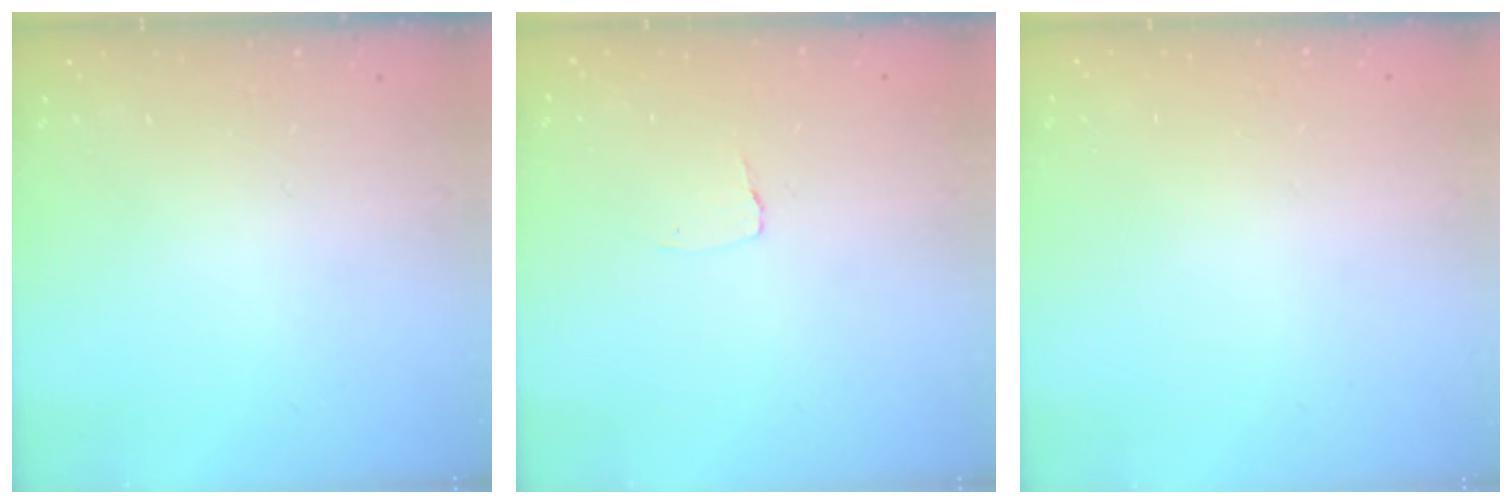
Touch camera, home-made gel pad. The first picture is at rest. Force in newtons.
{"total": 2.6, "press": 2.6, "slide": 0.2}
{"total": 0.0}